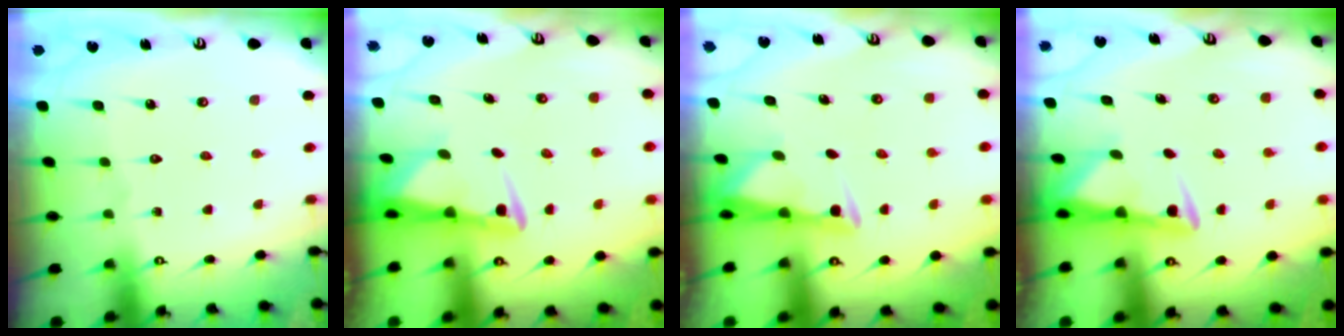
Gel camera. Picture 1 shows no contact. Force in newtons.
{"total": 3.0, "press": 3.0, "slide": 0.6}
{"total": 2.7, "press": 2.7, "slide": 0.4}
{"total": 2.9, "press": 2.9, "slide": 0.5}